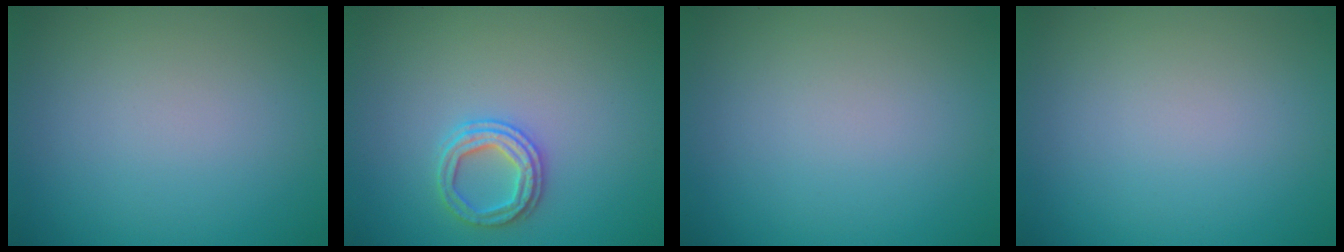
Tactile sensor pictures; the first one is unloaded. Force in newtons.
{"total": 2.4, "press": 2.4, "slide": 0.2}
{"total": 0.0}
{"total": 0.0}